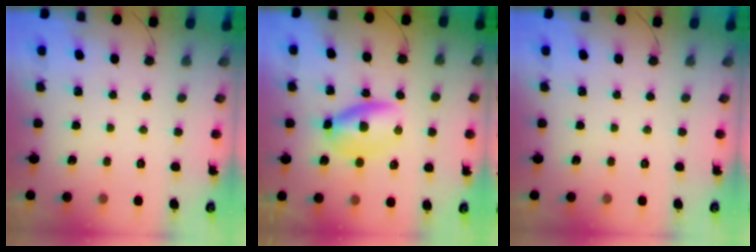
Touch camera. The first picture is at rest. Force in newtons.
{"total": 5.7, "press": 5.6, "slide": 1.1}
{"total": 0.0}